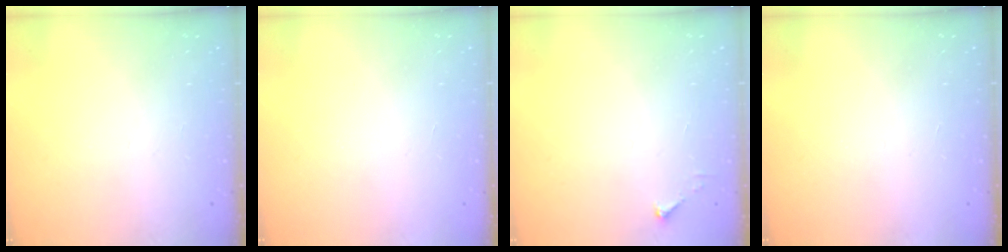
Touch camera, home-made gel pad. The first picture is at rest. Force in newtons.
{"total": 1.7, "press": 1.6, "slide": 0.1}
{"total": 2.5, "press": 2.5, "slide": 0.3}
{"total": 1.7, "press": 1.6, "slide": 0.1}